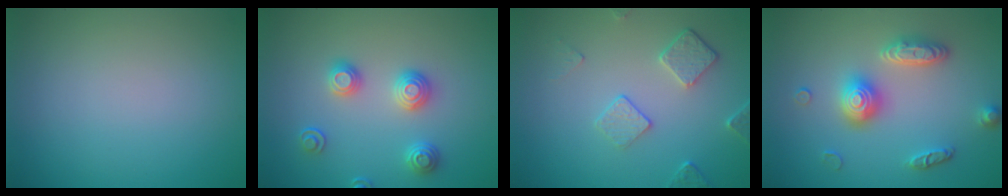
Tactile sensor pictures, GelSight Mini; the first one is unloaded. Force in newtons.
{"total": 2.9, "press": 2.7, "slide": 1.1}
{"total": 2.7, "press": 2.0, "slide": 1.7}
{"total": 3.7, "press": 3.5, "slide": 1.3}